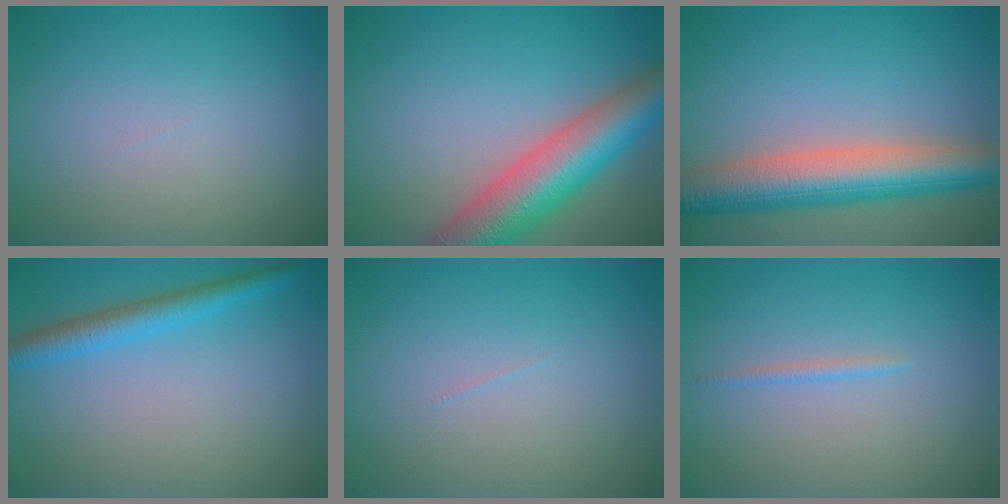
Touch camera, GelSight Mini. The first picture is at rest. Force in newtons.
{"total": 8.9, "press": 8.9, "slide": 0.4}
{"total": 7.7, "press": 7.7, "slide": 0.4}
{"total": 3.0, "press": 3.0, "slide": 0.0}
{"total": 0.0}
{"total": 0.7, "press": 0.7, "slide": 0.1}